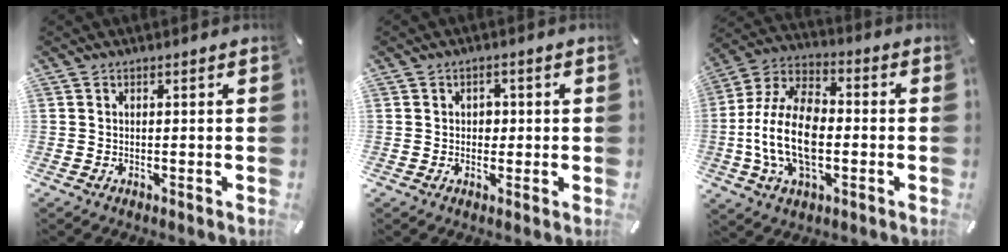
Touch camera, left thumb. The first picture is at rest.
{"total": 2.5, "force": [-0.1, 2.1, 1.4], "torque": [-0.004, -0.003, -0.011]}
{"total": 16.3, "force": [-3.4, 9.9, 12.4], "torque": [-0.273, 0.006, -0.065]}